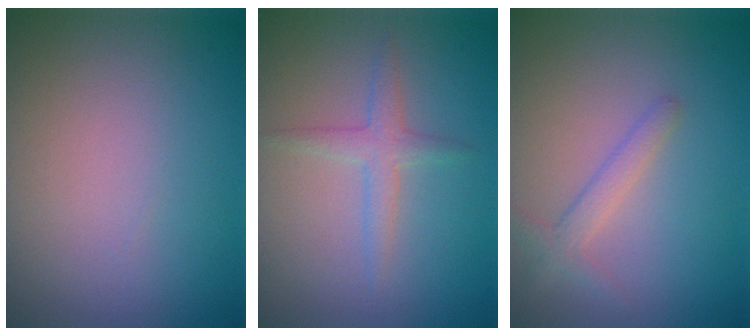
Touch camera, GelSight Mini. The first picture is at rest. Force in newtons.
{"total": 1.9, "press": 1.9, "slide": 0.1}
{"total": 1.8, "press": 1.8, "slide": 0.1}